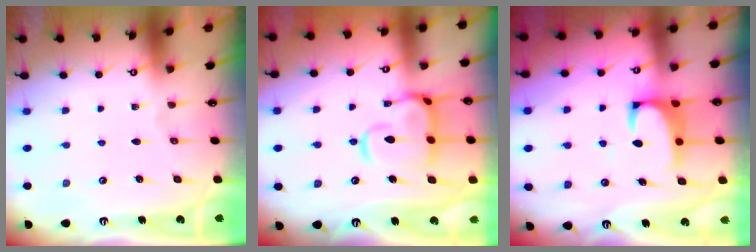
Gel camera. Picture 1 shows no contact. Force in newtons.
{"total": 7.0, "press": 6.8, "slide": 1.3}
{"total": 2.3, "press": 2.1, "slide": 0.9}